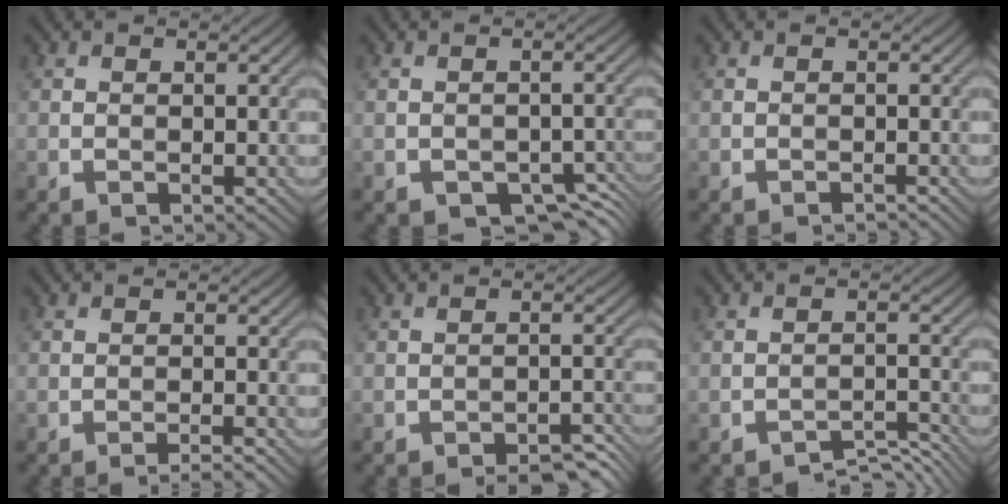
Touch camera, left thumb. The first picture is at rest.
{"total": 3.2, "force": [-2.3, 1.6, 1.5], "torque": [-0.027, -0.009, -0.031]}
{"total": 0.6, "force": [-0.5, -0.2, -0.3], "torque": [0.007, 0.001, -0.012]}
{"total": 1.4, "force": [-1.2, -0.5, 0.6], "torque": [-0.012, 0.007, -0.028]}
{"total": 3.8, "force": [-3.4, 0.6, 1.4], "torque": [-0.026, 0.015, -0.044]}
{"total": 3.3, "force": [-3.3, -0.2, 0.1], "torque": [0.005, 0.010, -0.055]}